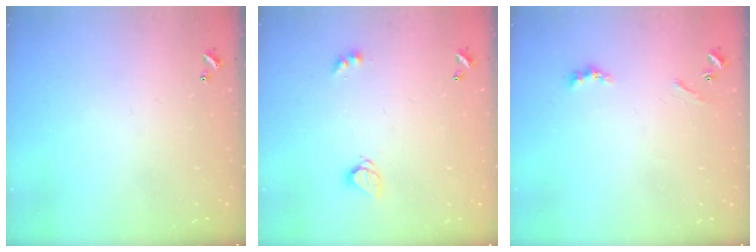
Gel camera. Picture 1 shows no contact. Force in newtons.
{"total": 3.4, "press": 3.3, "slide": 0.2}
{"total": 1.8, "press": 1.8, "slide": 0.5}